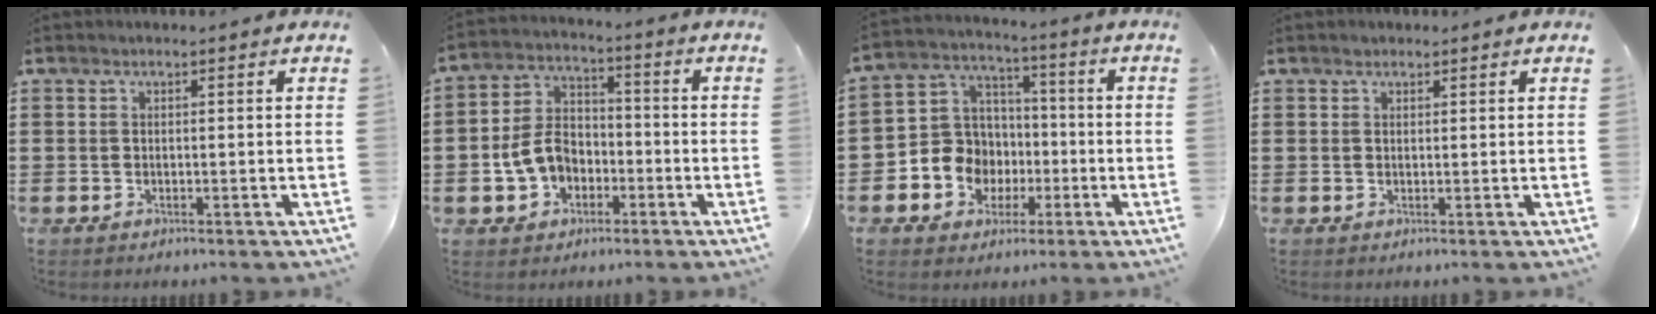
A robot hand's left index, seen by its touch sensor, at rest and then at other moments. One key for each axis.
{"total": 7.3, "fx": -2.2, "fy": 5.8, "fz": 3.9, "tx": -0.104, "ty": 0.015, "tz": -0.047}
{"total": 8.0, "fx": -2.2, "fy": 7.3, "fz": 2.2, "tx": -0.088, "ty": 0.012, "tz": -0.044}
{"total": 0.8, "fx": 0.6, "fy": 0.4, "fz": 0.1, "tx": -0.004, "ty": 0.002, "tz": 0.013}